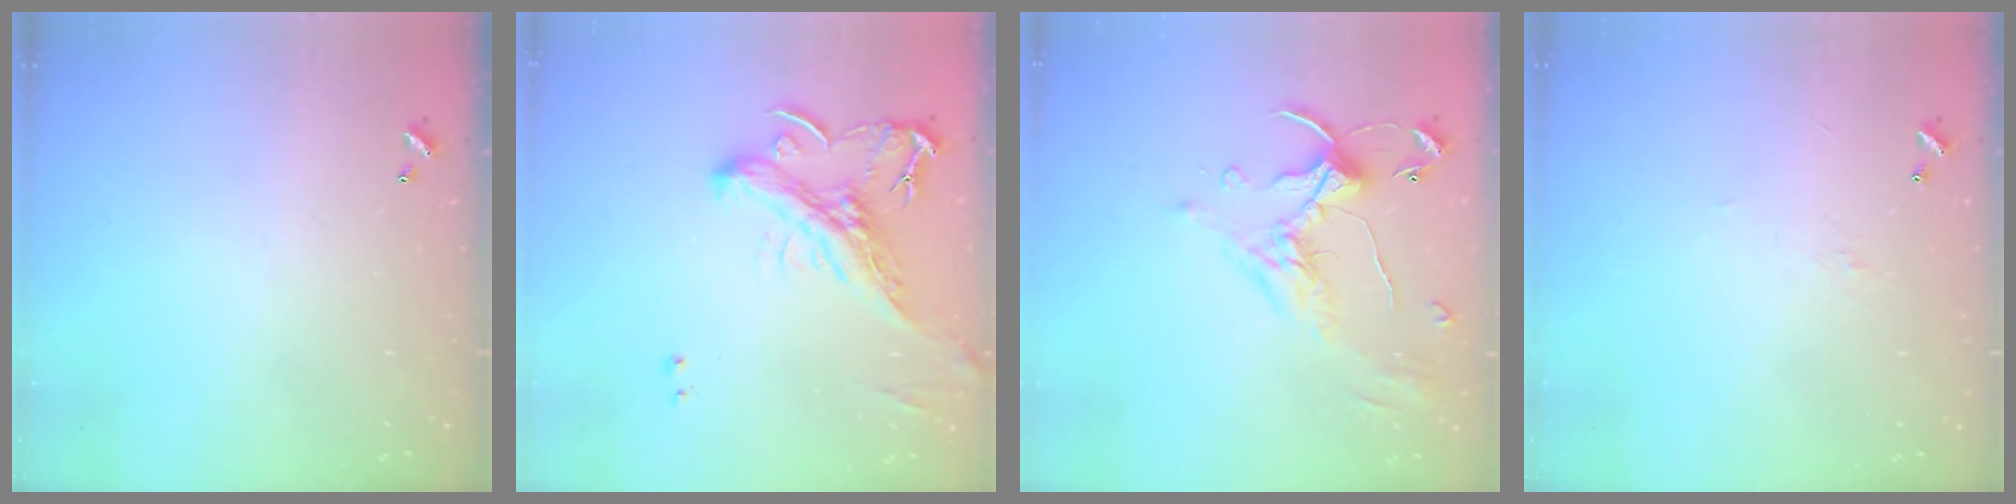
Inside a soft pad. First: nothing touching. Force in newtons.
{"total": 2.2, "press": 1.4, "slide": 1.7}
{"total": 1.3, "press": 0.8, "slide": 1.0}
{"total": 1.5, "press": 1.4, "slide": 0.5}